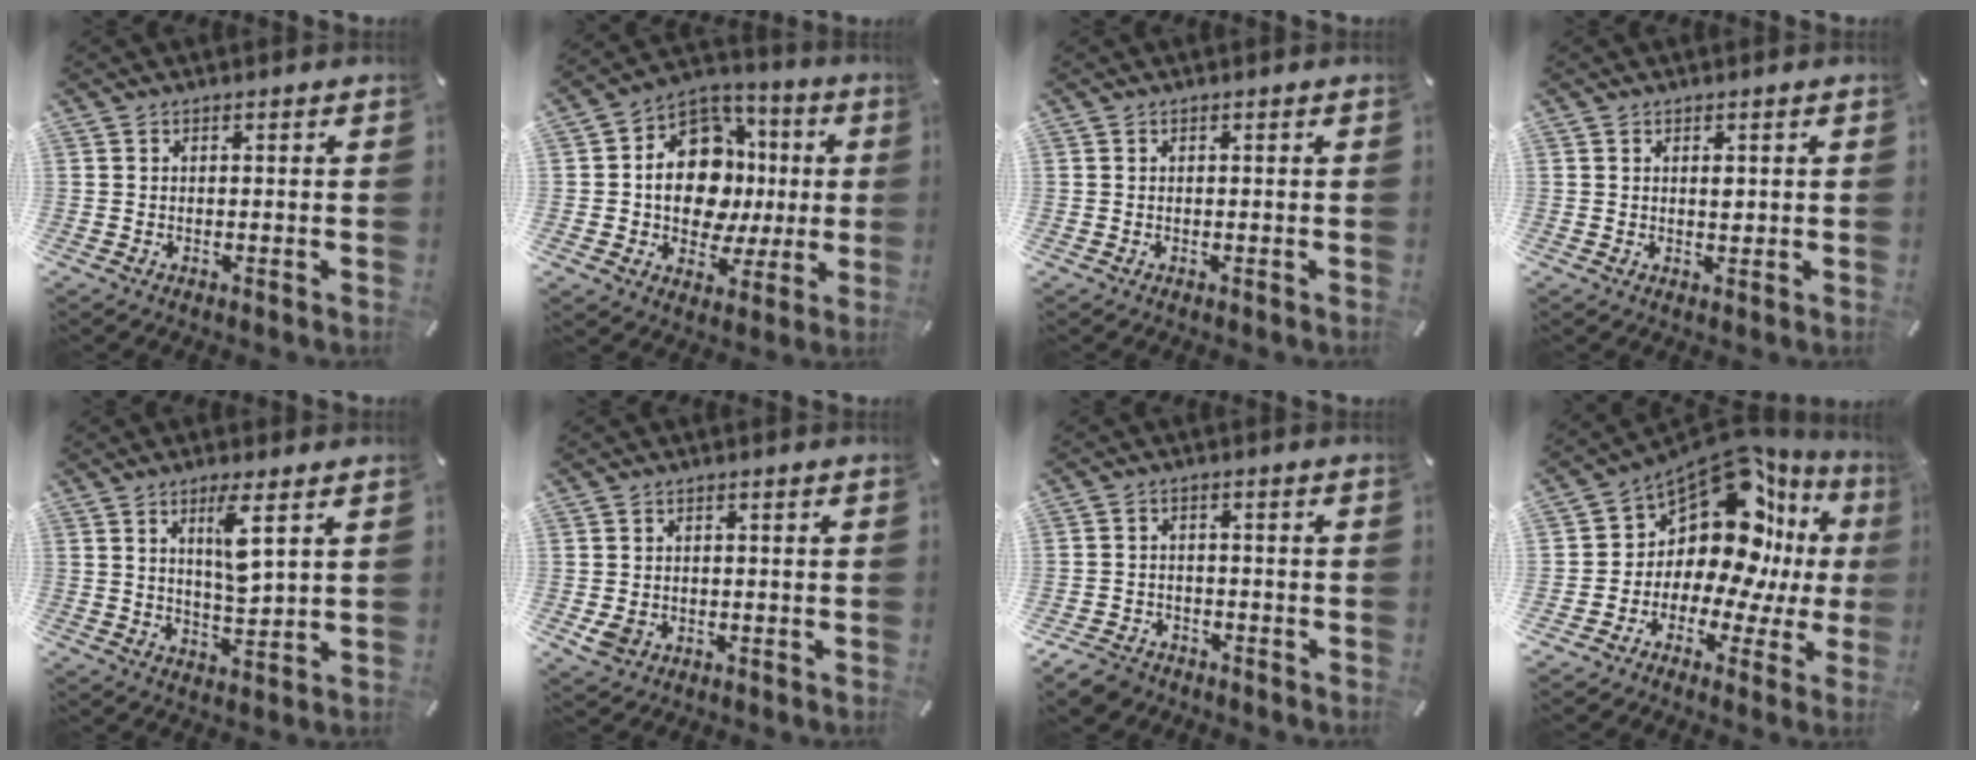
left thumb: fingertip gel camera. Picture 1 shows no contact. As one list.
[{"total": 16.5, "force": [0.1, 13.3, 9.8], "torque": [-0.166, 0.000, 0.011]}, {"total": 0.0}, {"total": 1.8, "force": [0.3, 1.0, 1.4], "torque": [-0.022, -0.001, 0.003]}, {"total": 7.5, "force": [3.3, 1.4, 6.5], "torque": [-0.112, -0.016, 0.049]}, {"total": 3.1, "force": [-0.9, 2.5, 1.6], "torque": [-0.041, -0.002, -0.018]}, {"total": 4.9, "force": [-3.9, 2.7, 1.2], "torque": [-0.035, 0.016, -0.080]}, {"total": 15.1, "force": [6.9, 9.3, 9.8], "torque": [-0.174, -0.086, 0.110]}]